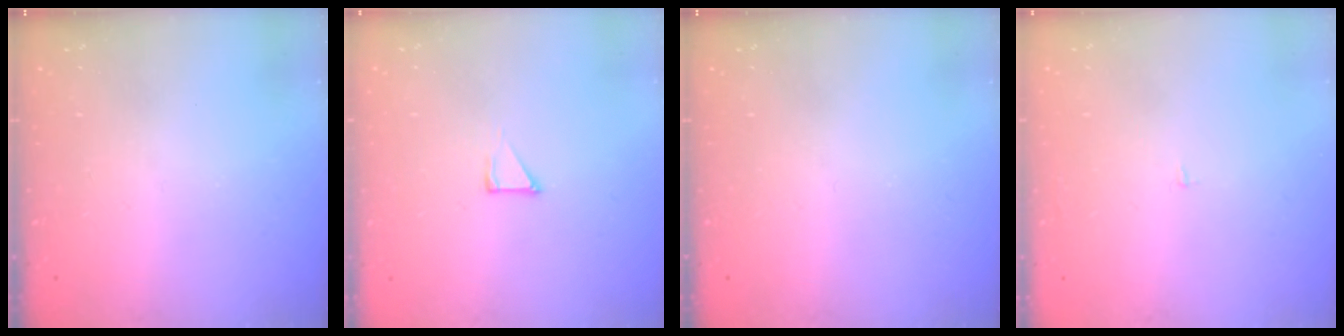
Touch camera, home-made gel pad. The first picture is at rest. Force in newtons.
{"total": 4.8, "press": 4.8, "slide": 0.4}
{"total": 0.0}
{"total": 1.2, "press": 1.2, "slide": 0.1}